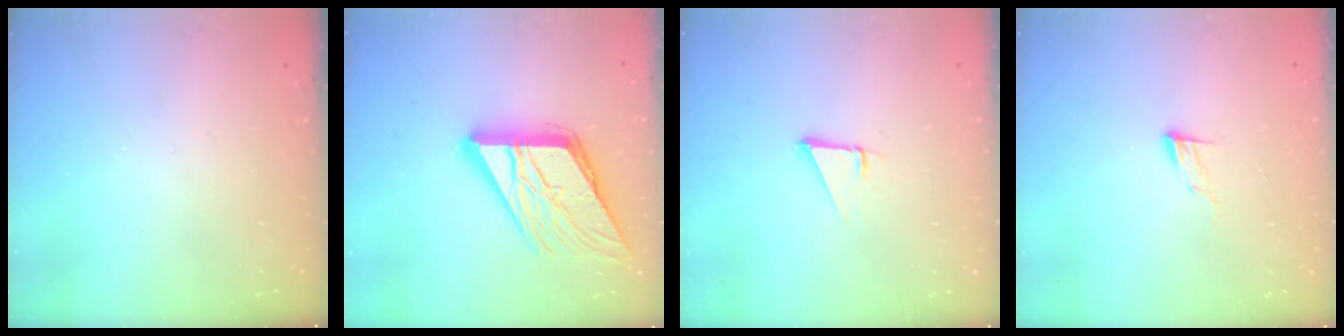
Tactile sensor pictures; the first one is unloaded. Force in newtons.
{"total": 17.4, "press": 17.3, "slide": 1.3}
{"total": 1.9, "press": 1.9, "slide": 0.0}
{"total": 6.2, "press": 6.2, "slide": 0.6}